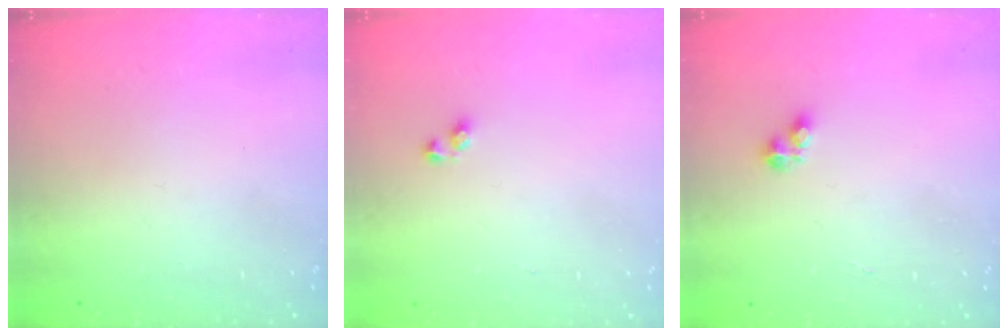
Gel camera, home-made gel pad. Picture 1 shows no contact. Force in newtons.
{"total": 2.9, "press": 2.7, "slide": 1.1}
{"total": 3.0, "press": 2.9, "slide": 0.5}